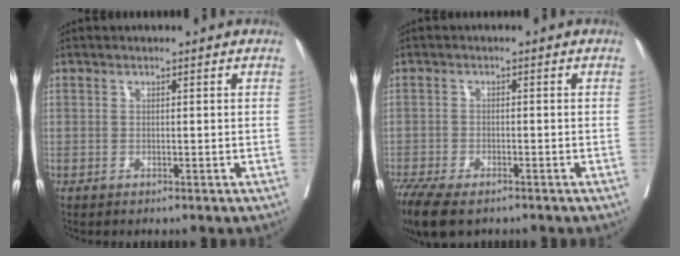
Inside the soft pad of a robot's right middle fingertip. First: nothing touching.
{"total": 9.4, "force": [-7.0, 3.4, 5.2], "torque": [-0.101, -0.017, -0.114]}